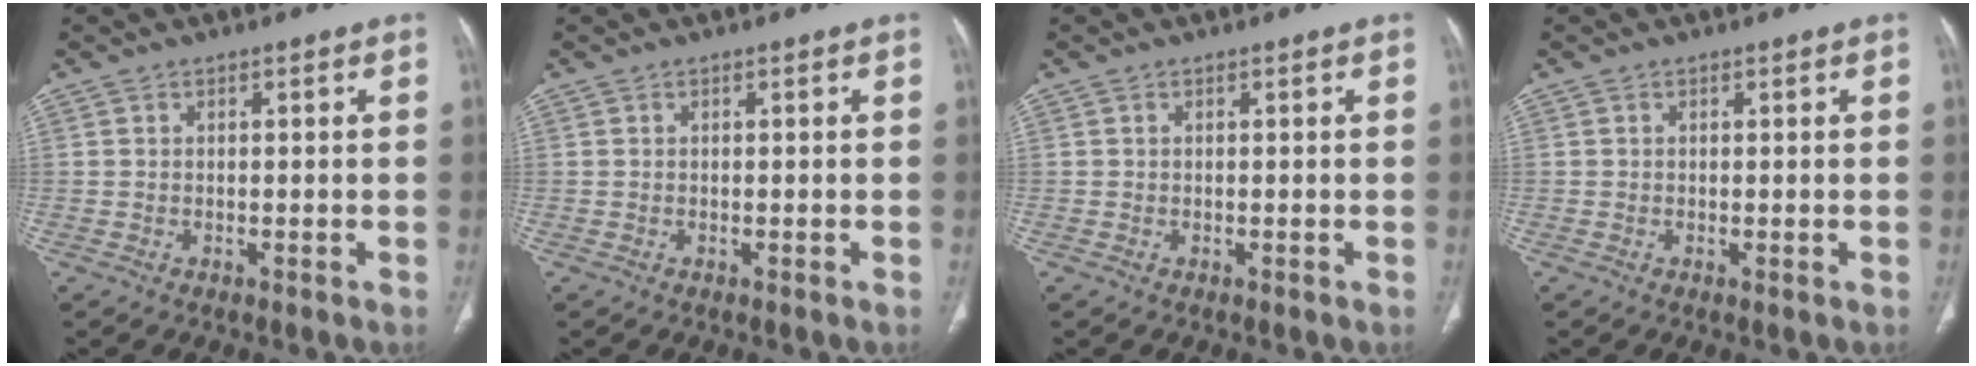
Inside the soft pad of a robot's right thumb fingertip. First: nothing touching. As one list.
[{"total": 0.0}, {"total": 0.0}, {"total": 0.0}]